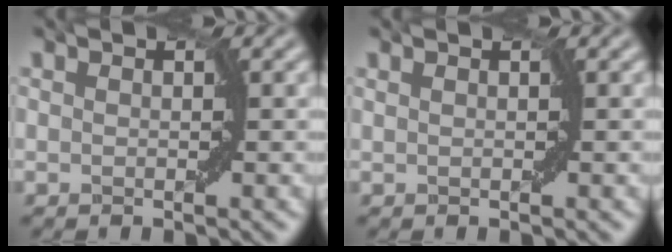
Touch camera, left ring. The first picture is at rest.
{"total": 0.5, "force": [0.4, 0.0, 0.3], "torque": [-0.008, 0.003, 0.005]}